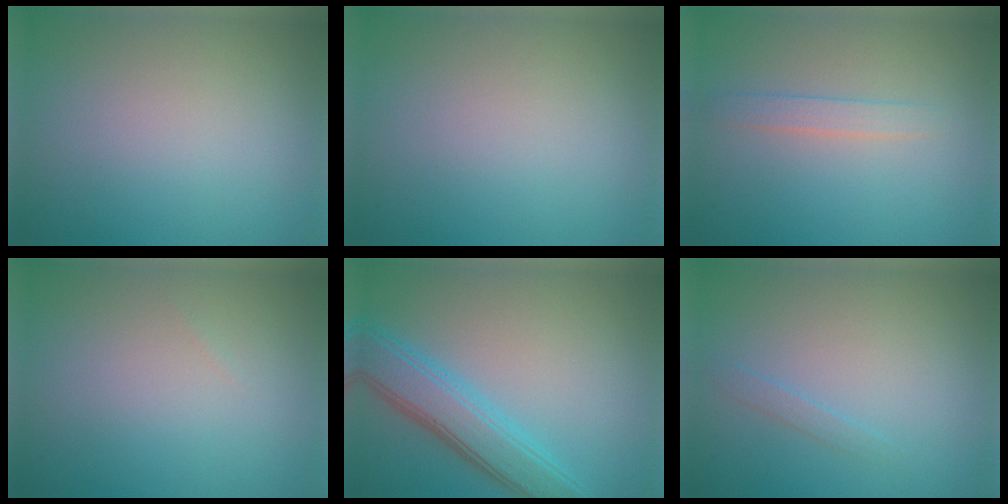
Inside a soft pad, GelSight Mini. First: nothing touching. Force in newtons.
{"total": 0.0}
{"total": 1.5, "press": 1.4, "slide": 0.1}
{"total": 0.0}
{"total": 5.4, "press": 5.4, "slide": 0.1}
{"total": 0.8, "press": 0.8, "slide": 0.1}